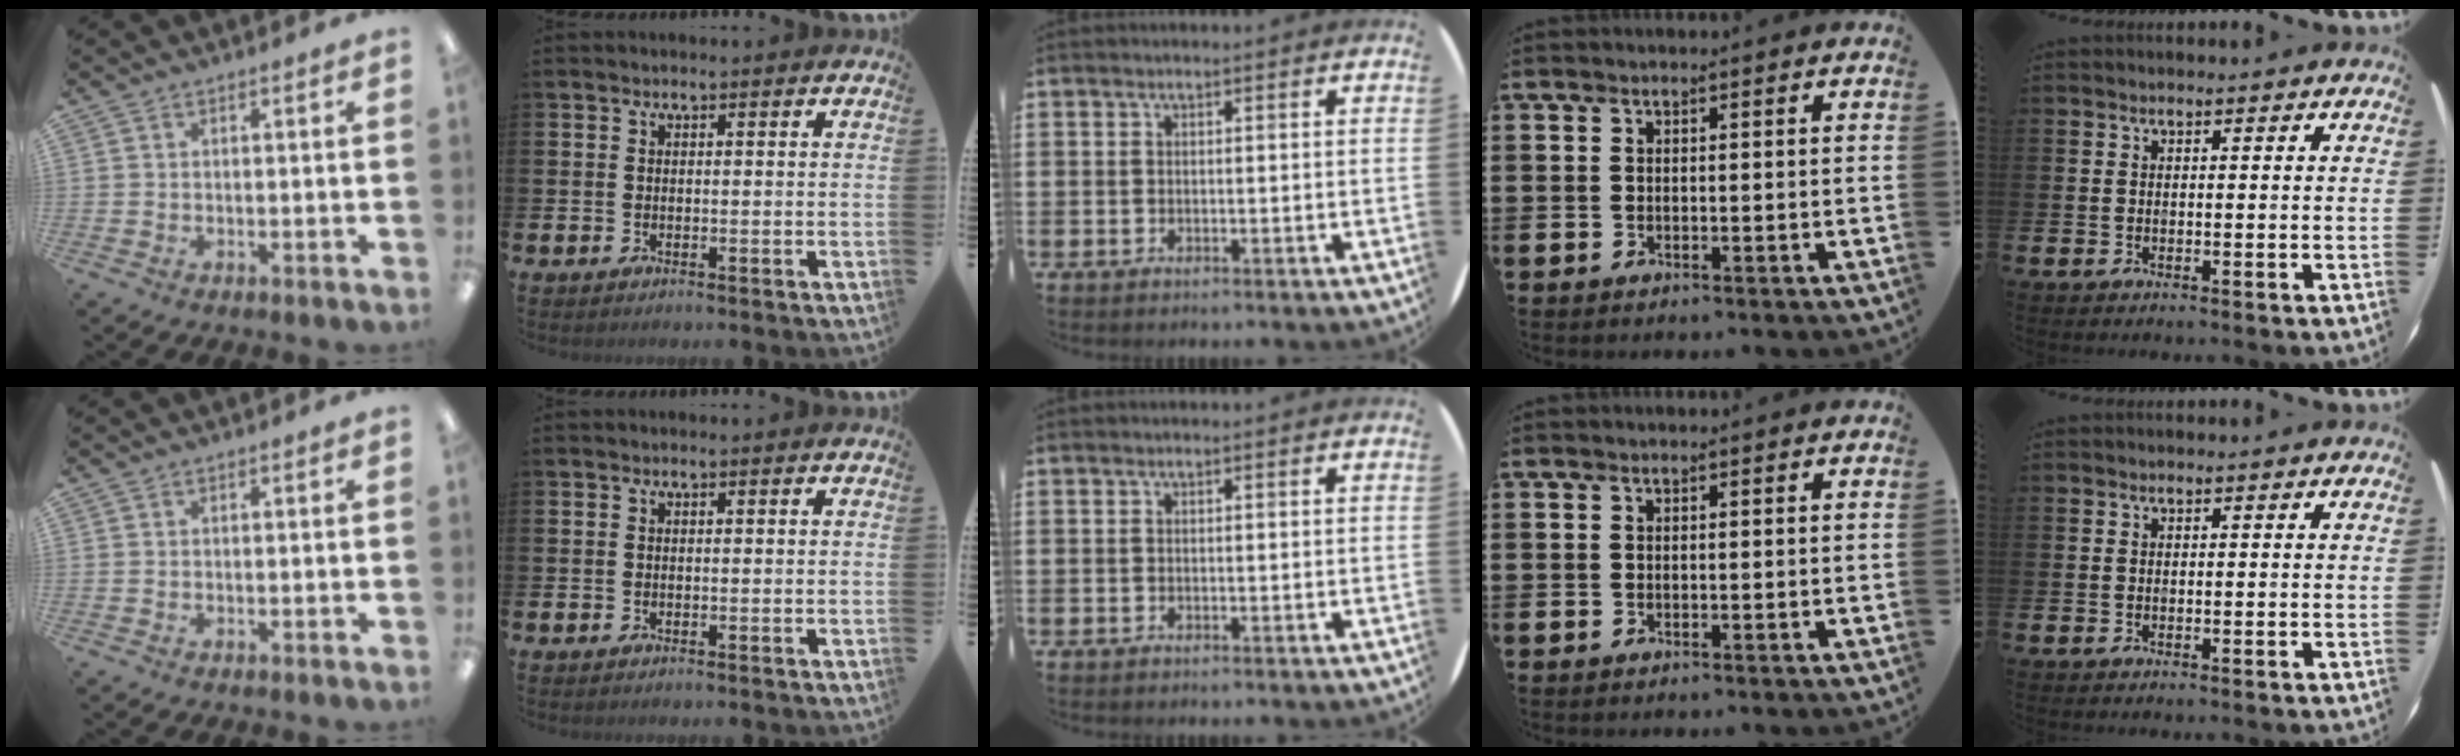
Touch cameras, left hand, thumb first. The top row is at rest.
{}